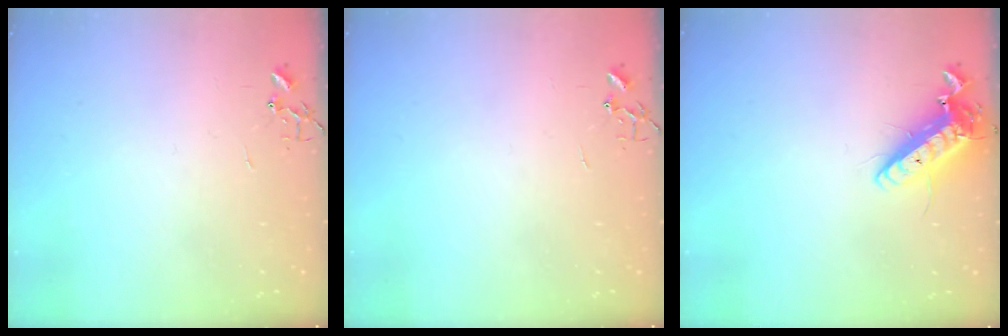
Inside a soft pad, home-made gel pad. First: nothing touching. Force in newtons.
{"total": 0.0}
{"total": 14.5, "press": 14.2, "slide": 2.9}